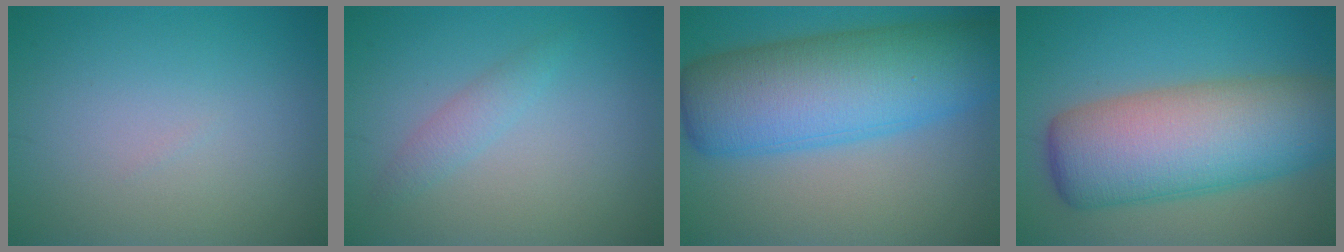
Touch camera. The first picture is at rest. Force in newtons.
{"total": 1.5, "press": 1.5, "slide": 0.1}
{"total": 11.8, "press": 11.8, "slide": 0.3}
{"total": 11.5, "press": 11.5, "slide": 0.5}